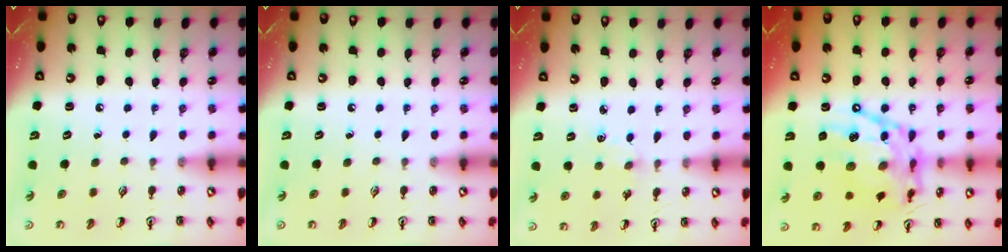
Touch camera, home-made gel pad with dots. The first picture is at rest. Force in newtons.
{"total": 0.0}
{"total": 1.7, "press": 1.6, "slide": 0.3}
{"total": 19.7, "press": 19.6, "slide": 1.7}